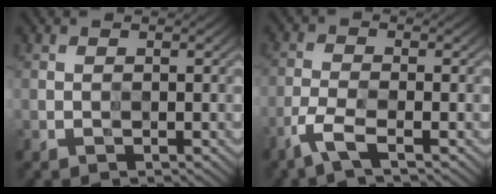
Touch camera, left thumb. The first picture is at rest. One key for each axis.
{"total": 4.2, "fx": -3.5, "fy": 0.4, "fz": 2.4, "tx": -0.057, "ty": -0.003, "tz": -0.078}